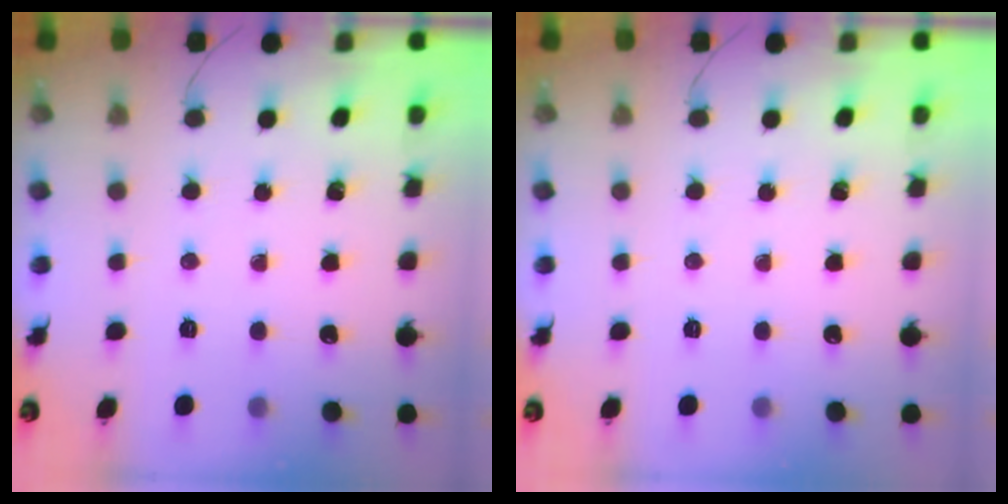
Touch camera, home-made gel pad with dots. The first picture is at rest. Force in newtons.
{"total": 0.0}